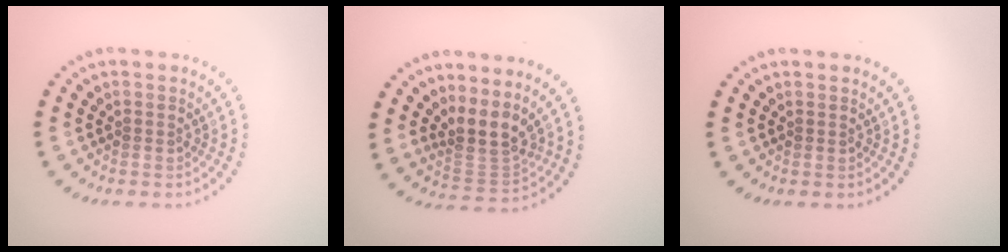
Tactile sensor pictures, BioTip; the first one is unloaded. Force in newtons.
{"total": 3.5, "press": 2.7, "slide": 2.2}
{"total": 0.0}